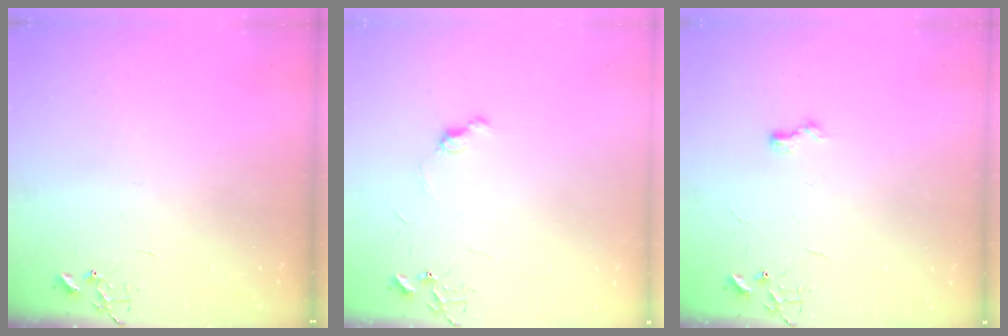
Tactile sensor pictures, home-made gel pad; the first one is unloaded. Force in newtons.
{"total": 5.8, "press": 5.7, "slide": 0.6}
{"total": 6.0, "press": 6.0, "slide": 0.7}